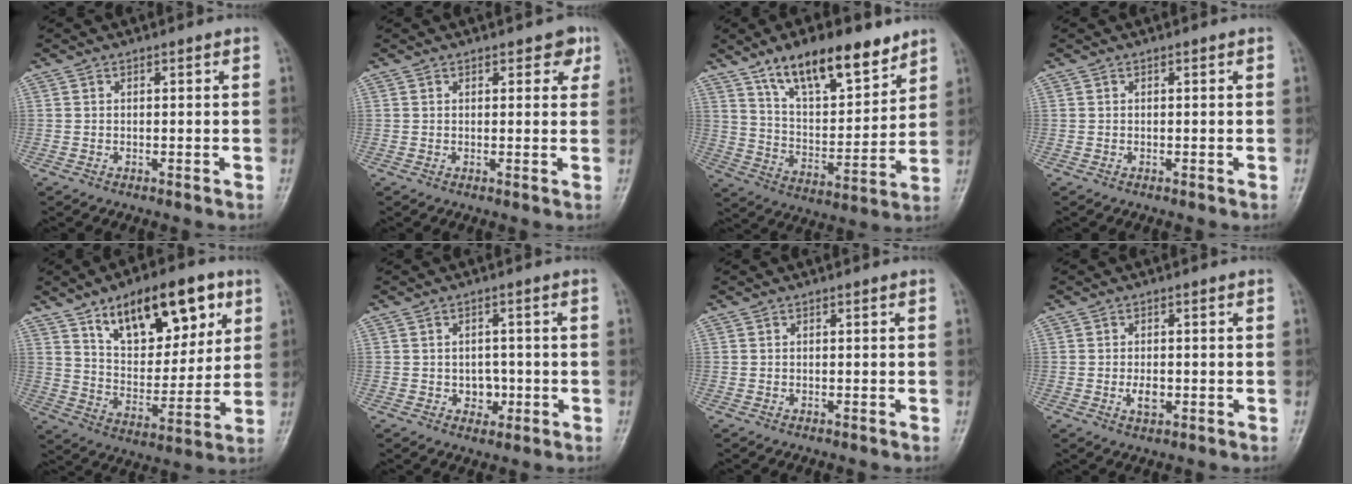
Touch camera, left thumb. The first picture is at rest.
{"total": 3.0, "force": [1.8, 1.7, 1.7], "torque": [0.003, -0.005, 0.017]}
{"total": 17.0, "force": [11.5, 6.5, 10.6], "torque": [-0.138, -0.061, 0.204]}
{"total": 0.0}
{"total": 19.9, "force": [10.3, 9.8, 14.0], "torque": [-0.159, -0.040, 0.172]}
{"total": 3.6, "force": [-0.6, 3.0, 1.9], "torque": [-0.003, 0.006, -0.006]}
{"total": 0.0}
{"total": 2.8, "force": [-0.5, 1.6, 2.2], "torque": [-0.038, -0.002, -0.008]}